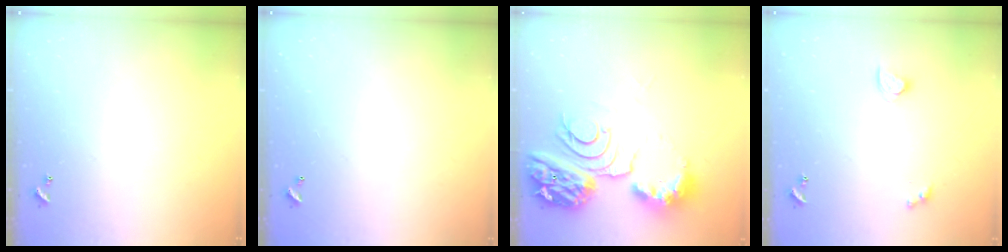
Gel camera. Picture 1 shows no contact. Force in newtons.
{"total": 2.9, "press": 2.9, "slide": 0.1}
{"total": 14.1, "press": 14.1, "slide": 1.5}
{"total": 2.8, "press": 2.8, "slide": 0.3}